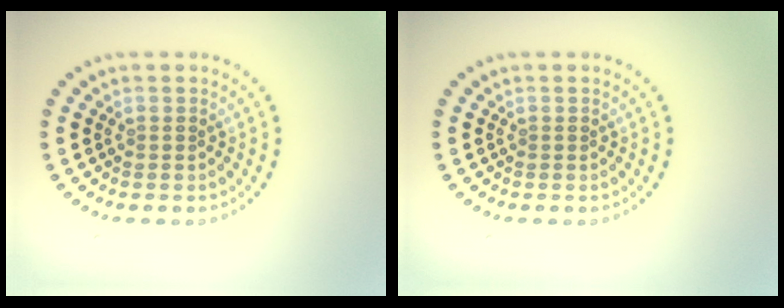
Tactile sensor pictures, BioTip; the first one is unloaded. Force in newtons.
{"total": 0.0}